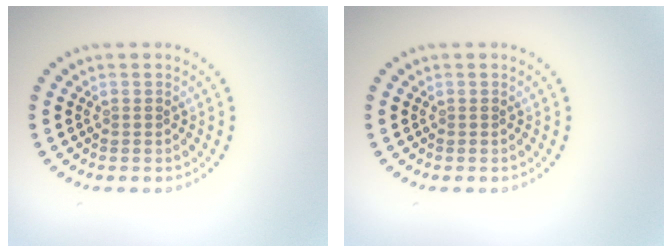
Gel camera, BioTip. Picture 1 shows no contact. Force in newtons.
{"total": 0.0}